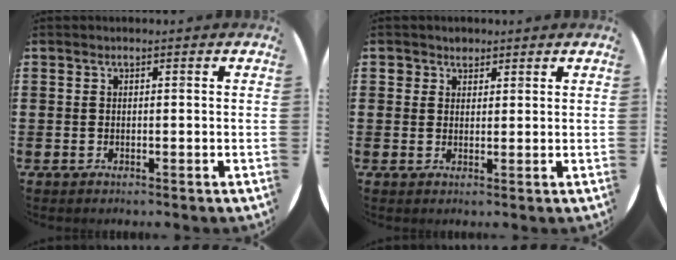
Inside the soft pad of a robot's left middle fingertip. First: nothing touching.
{"total": 1.7, "force": [1.4, 1.0, 0.0], "torque": [0.013, -0.004, 0.024]}